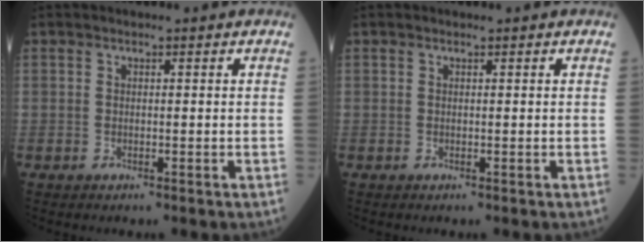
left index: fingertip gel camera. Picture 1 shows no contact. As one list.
[{"total": 0.0}]